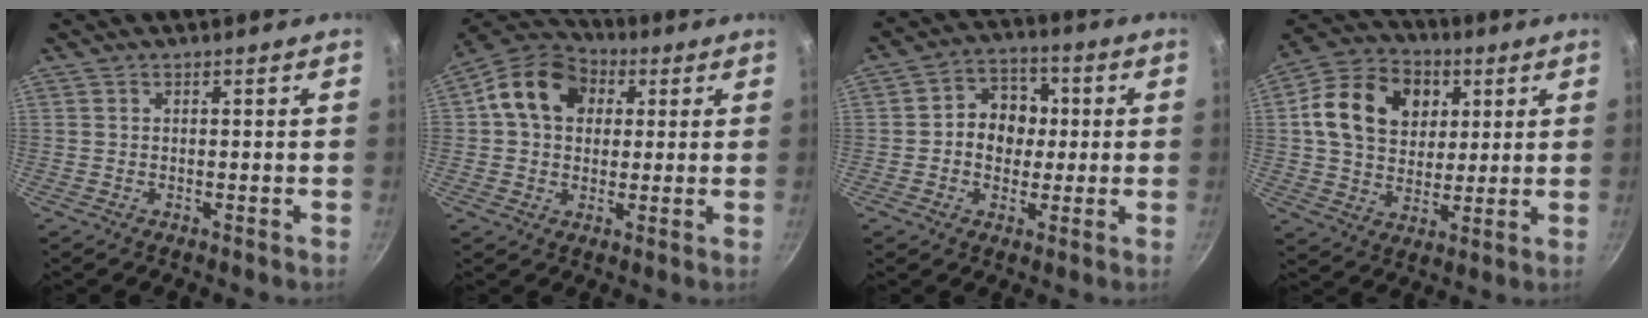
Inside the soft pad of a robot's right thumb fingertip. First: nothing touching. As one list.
[{"total": 13.6, "force": [3.2, 10.7, 7.7], "torque": [-0.108, 0.022, 0.035]}, {"total": 9.3, "force": [0.4, 7.9, 5.0], "torque": [-0.032, 0.014, -0.006]}, {"total": 17.1, "force": [4.6, 13.2, 9.9], "torque": [-0.149, 0.005, 0.068]}]